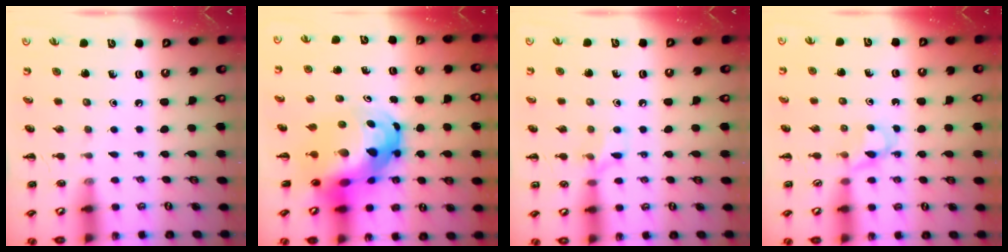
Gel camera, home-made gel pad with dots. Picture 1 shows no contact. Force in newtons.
{"total": 11.8, "press": 11.3, "slide": 3.4}
{"total": 6.5, "press": 6.4, "slide": 1.5}
{"total": 3.5, "press": 3.3, "slide": 1.3}